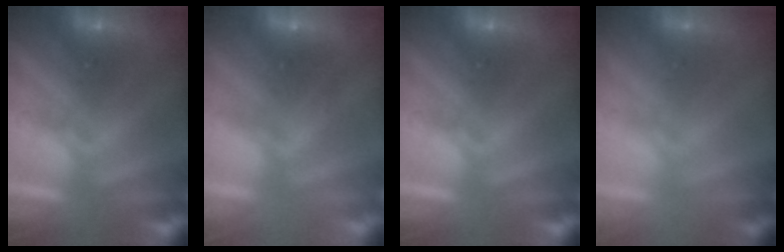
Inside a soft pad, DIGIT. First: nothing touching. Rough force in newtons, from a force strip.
{"total": 2.8}
{"total": 0.0}
{"total": 2.7}